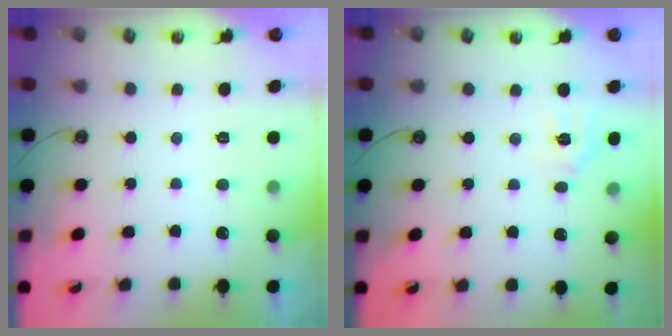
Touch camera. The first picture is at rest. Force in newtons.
{"total": 6.2, "press": 6.1, "slide": 0.5}